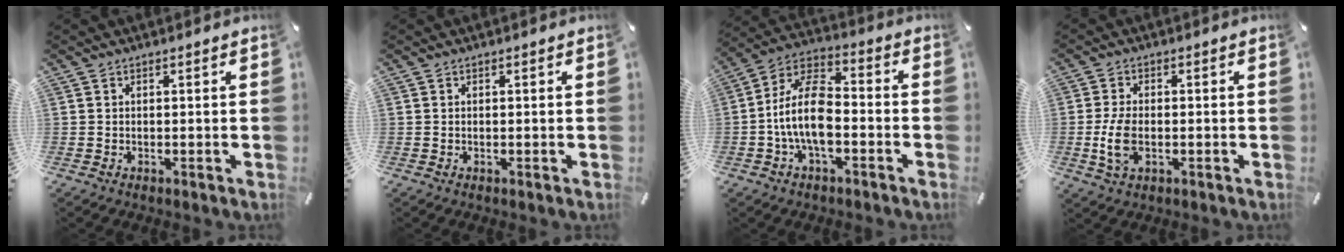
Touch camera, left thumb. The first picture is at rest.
{"total": 0.0}
{"total": 13.6, "force": [-3.5, 7.3, 10.9], "torque": [-0.228, 0.012, -0.065]}
{"total": 6.3, "force": [-1.1, 3.6, 5.1], "torque": [-0.116, -0.002, -0.023]}